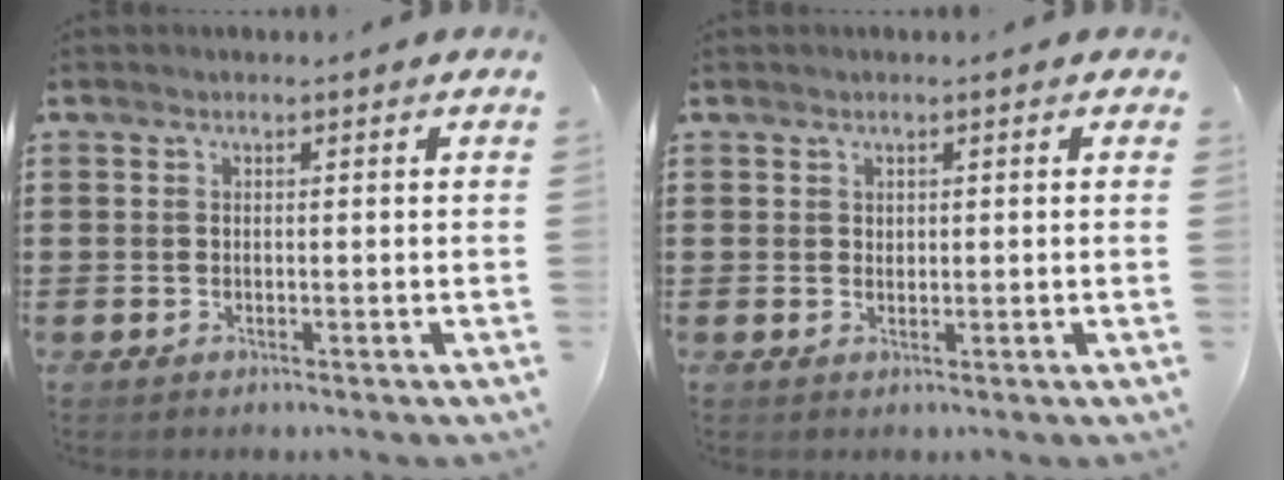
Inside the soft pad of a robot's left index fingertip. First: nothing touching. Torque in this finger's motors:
{"motor_torque": [0.22, 0.17, 0.02, 0.00]}